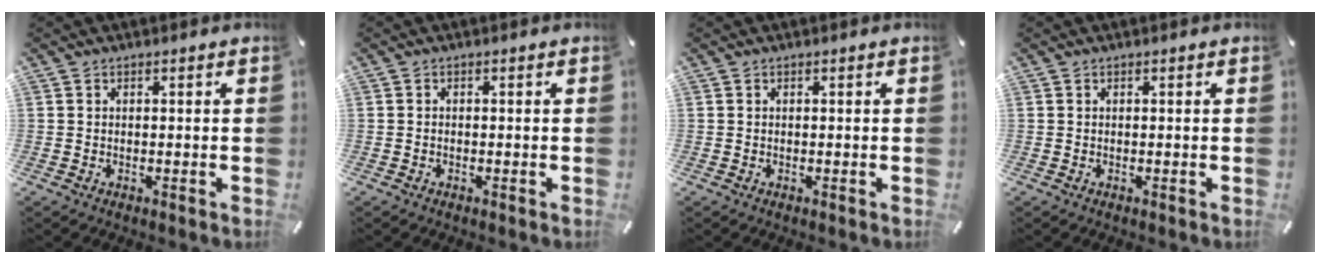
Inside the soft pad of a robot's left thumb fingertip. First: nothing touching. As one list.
[{"total": 0.5, "force": [-0.4, 0.3, 0.1], "torque": [-0.003, 0.000, -0.008]}, {"total": 0.0}, {"total": 0.0}]